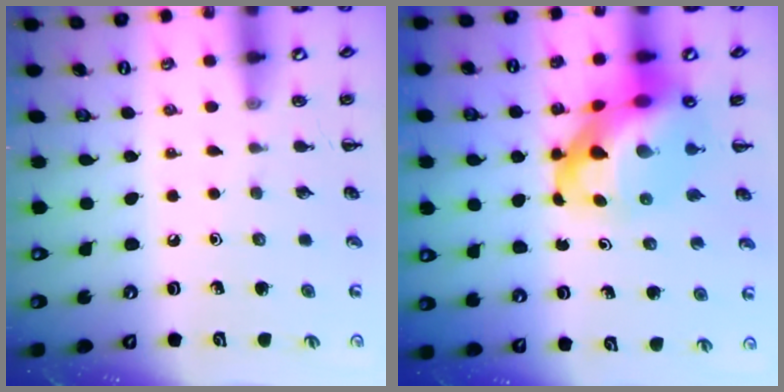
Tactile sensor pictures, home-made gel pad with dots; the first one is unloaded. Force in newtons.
{"total": 13.2, "press": 12.8, "slide": 3.5}